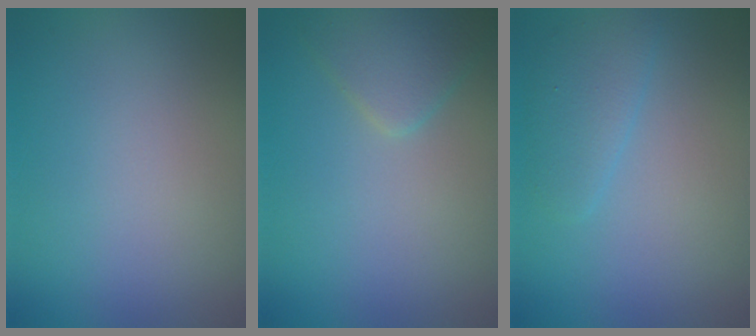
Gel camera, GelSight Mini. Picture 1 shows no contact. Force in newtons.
{"total": 2.7, "press": 2.7, "slide": 0.2}
{"total": 2.2, "press": 2.2, "slide": 0.2}